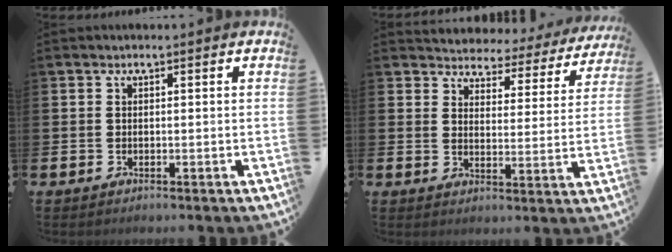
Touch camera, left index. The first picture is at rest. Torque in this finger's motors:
{"motor_torque": [0.87, -0.72, 0.53, 0.00]}